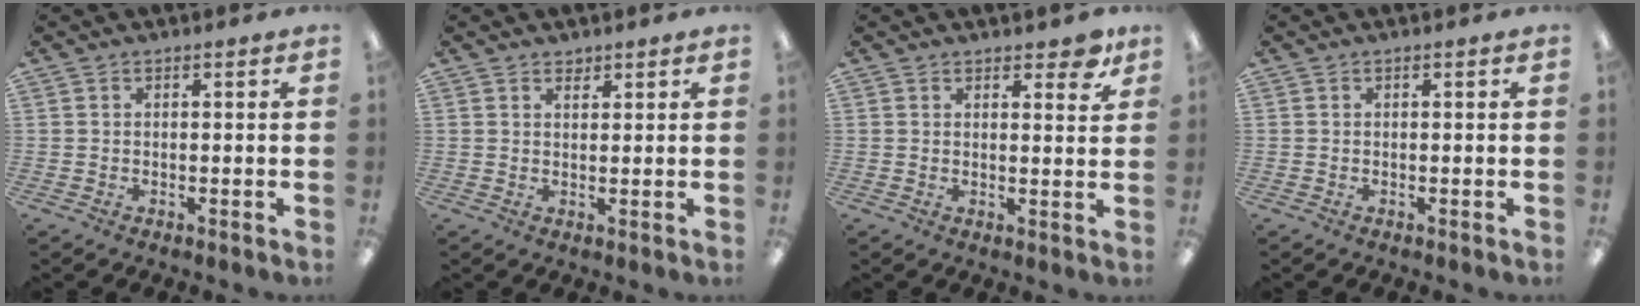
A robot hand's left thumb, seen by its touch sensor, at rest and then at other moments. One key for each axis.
{"total": 1.5, "fx": 1.4, "fy": 0.5, "fz": 0.1, "tx": 0.005, "ty": -0.005, "tz": 0.025}
{"total": 4.5, "fx": 3.6, "fy": 1.7, "fz": 2.1, "tx": -0.017, "ty": -0.016, "tz": 0.060}
{"total": 0.0}